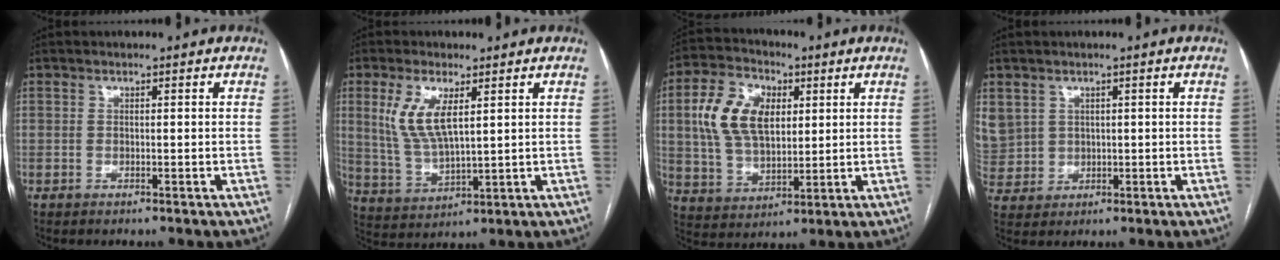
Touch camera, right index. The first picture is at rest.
{"total": 8.3, "force": [3.0, 2.7, 7.3], "torque": [-0.163, -0.001, 0.067]}
{"total": 12.3, "force": [3.0, 7.4, 9.3], "torque": [-0.203, 0.024, 0.060]}
{"total": 11.2, "force": [2.8, 10.4, 3.4], "torque": [-0.139, 0.032, 0.078]}